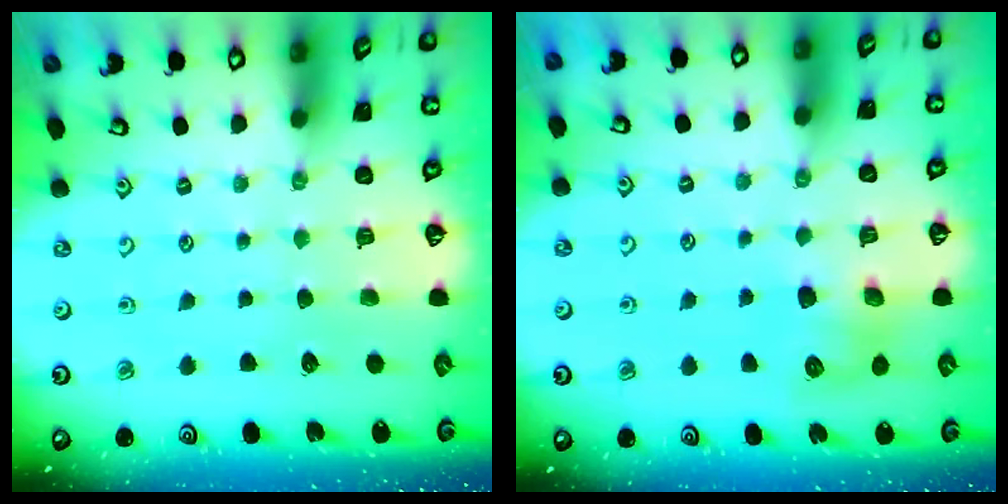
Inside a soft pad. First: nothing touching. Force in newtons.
{"total": 8.9, "press": 8.9, "slide": 0.7}